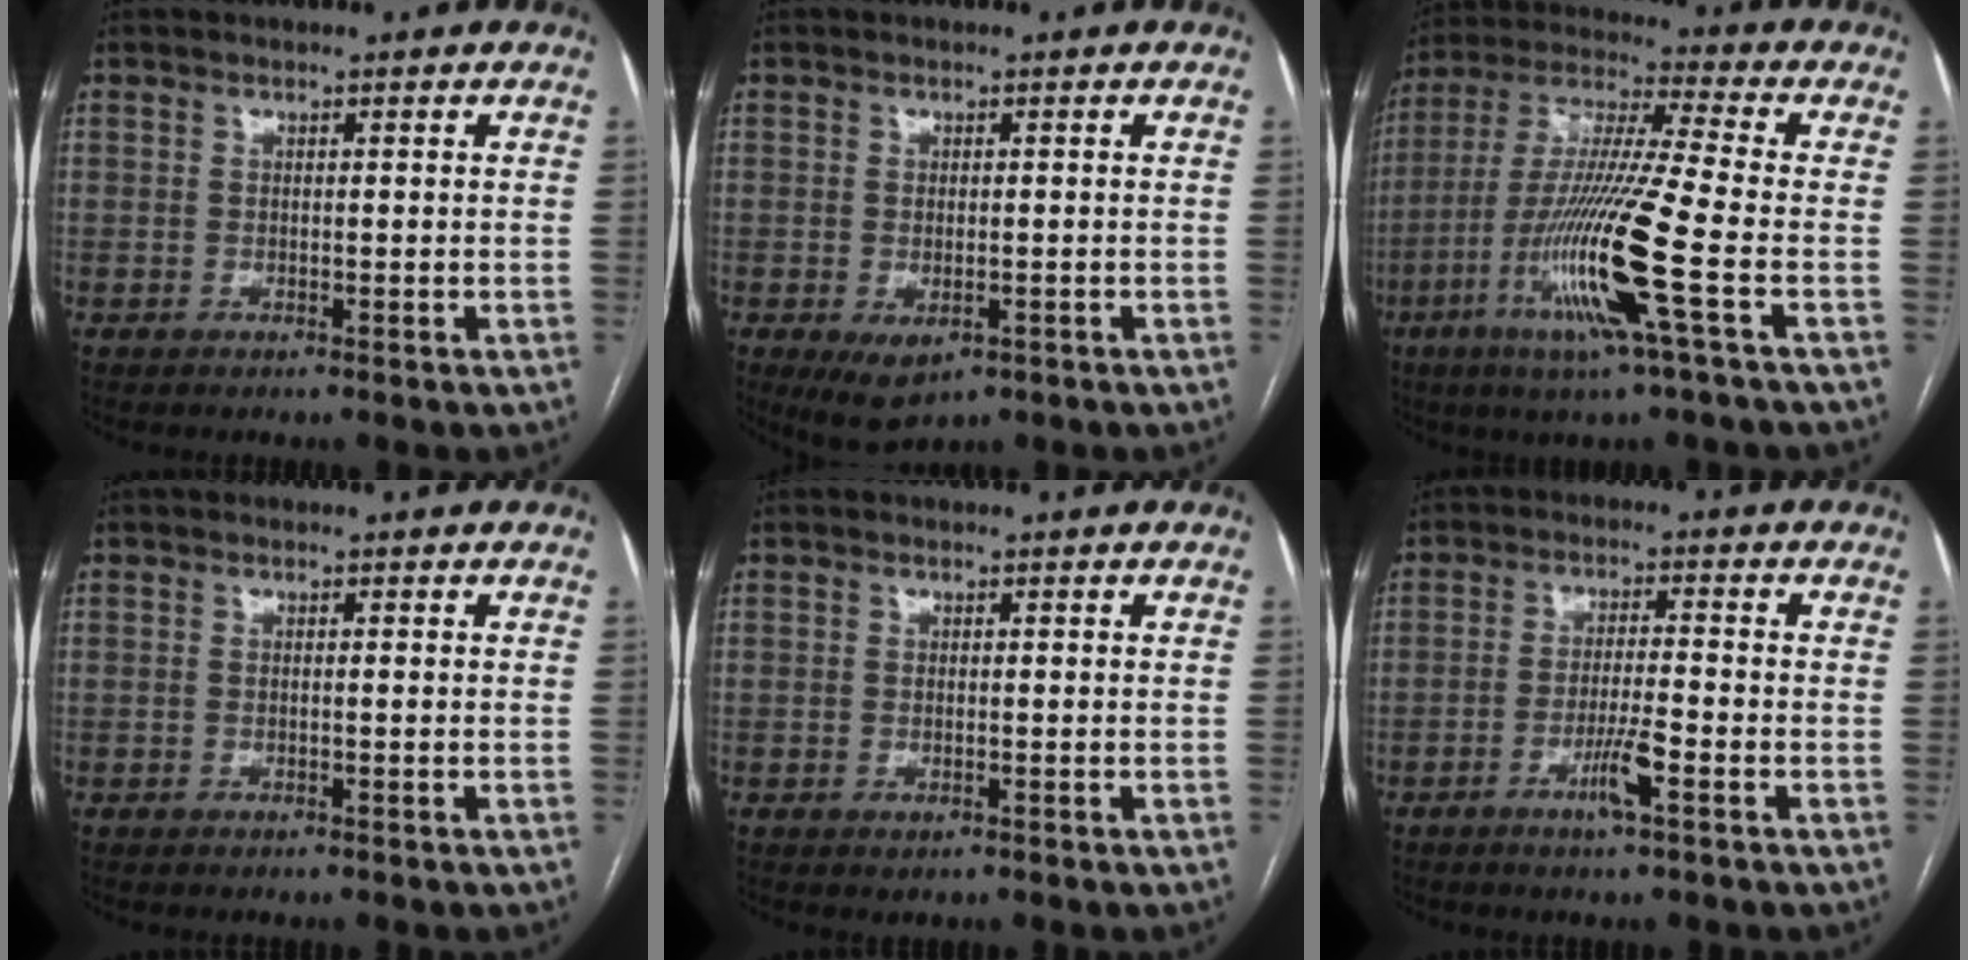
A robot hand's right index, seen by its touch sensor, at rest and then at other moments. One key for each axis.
{"total": 5.2, "fx": -2.2, "fy": 2.6, "fz": 3.9, "tx": -0.067, "ty": -0.012, "tz": -0.023}
{"total": 16.8, "fx": -5.7, "fy": -0.8, "fz": 15.8, "tx": -0.324, "ty": -0.020, "tz": -0.114}
{"total": 0.0}
{"total": 0.7, "fx": -0.3, "fy": 0.3, "fz": 0.6, "tx": -0.011, "ty": -0.003, "tz": -0.002}
{"total": 5.1, "fx": -2.5, "fy": 0.1, "fz": 4.4, "tx": -0.082, "ty": -0.006, "tz": -0.048}